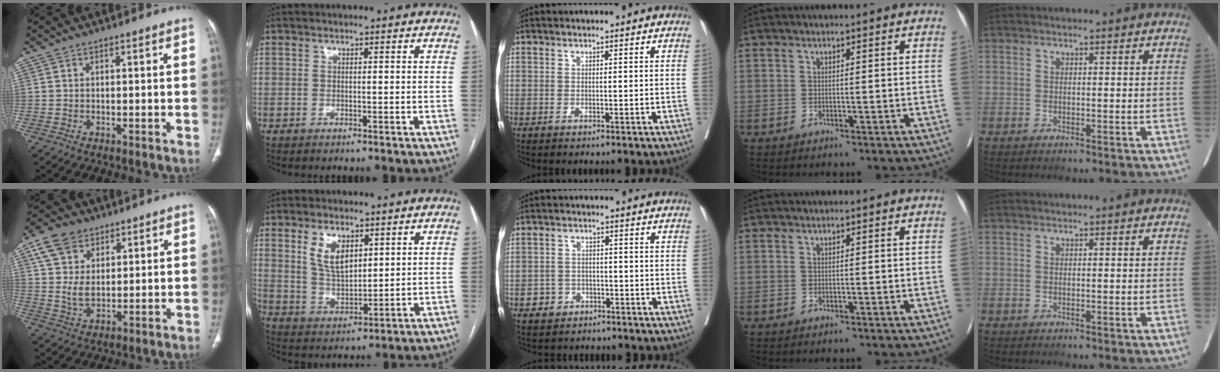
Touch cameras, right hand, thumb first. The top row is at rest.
{"thumb": {"total": 9.7, "force": [4.9, 6.6, 5.2], "torque": [-0.081, -0.017, 0.096]}, "index": {"total": 7.2, "force": [3.2, 3.6, 5.3], "torque": [-0.106, 0.001, 0.070]}, "middle": {"total": 3.3, "force": [-2.1, 2.5, 0.2], "torque": [-0.014, 0.009, -0.032]}}